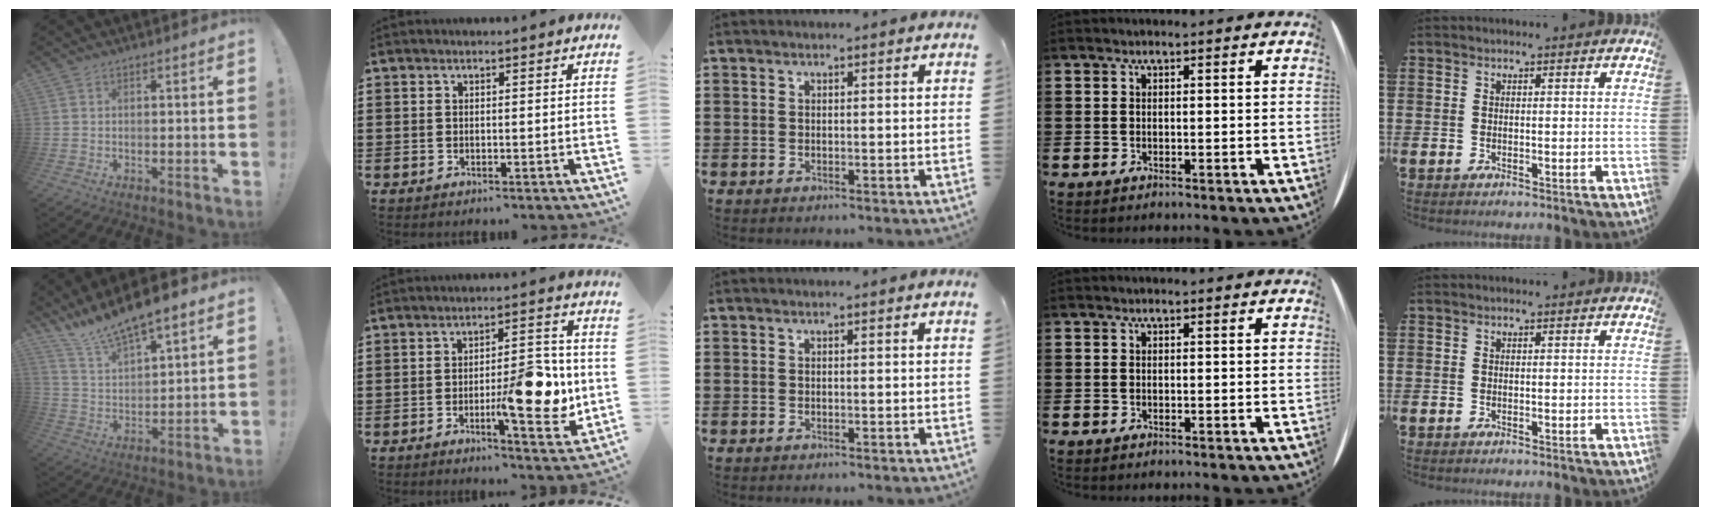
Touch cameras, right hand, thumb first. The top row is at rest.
{"thumb": {"total": 11.7, "force": [10.7, 2.3, 4.2], "torque": [-0.095, -0.089, 0.190]}, "index": {"total": 11.8, "force": [-2.0, 3.7, 11.1], "torque": [-0.144, -0.003, -0.029]}}